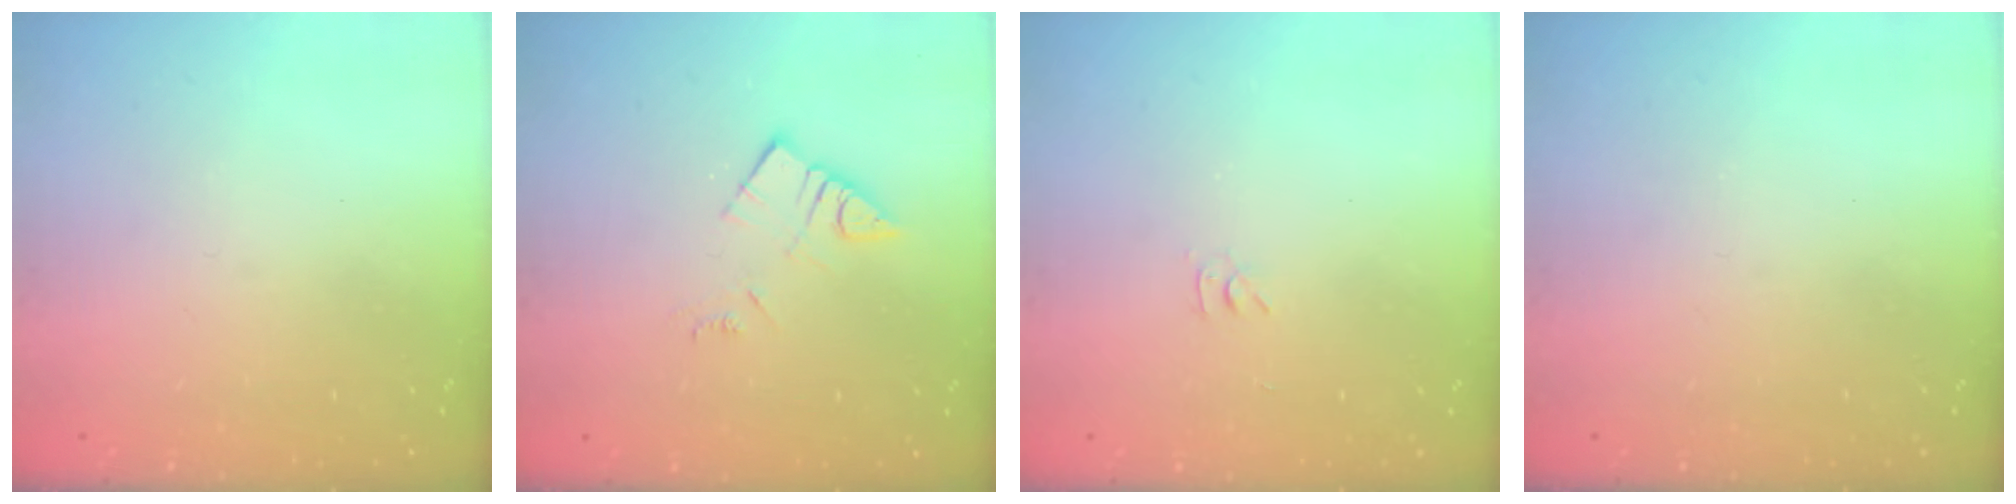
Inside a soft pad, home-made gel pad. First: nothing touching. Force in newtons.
{"total": 5.0, "press": 5.0, "slide": 0.2}
{"total": 2.8, "press": 2.8, "slide": 0.4}
{"total": 0.0}